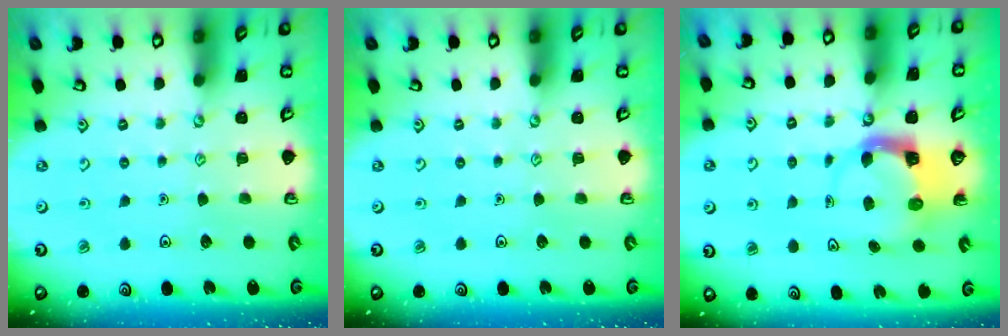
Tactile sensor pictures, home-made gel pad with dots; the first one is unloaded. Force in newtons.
{"total": 0.0}
{"total": 3.8, "press": 3.8, "slide": 0.6}